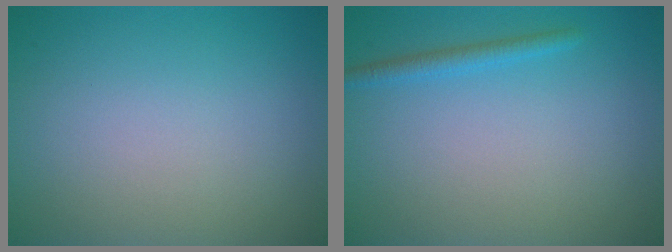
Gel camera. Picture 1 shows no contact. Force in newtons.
{"total": 1.5, "press": 1.4, "slide": 0.1}